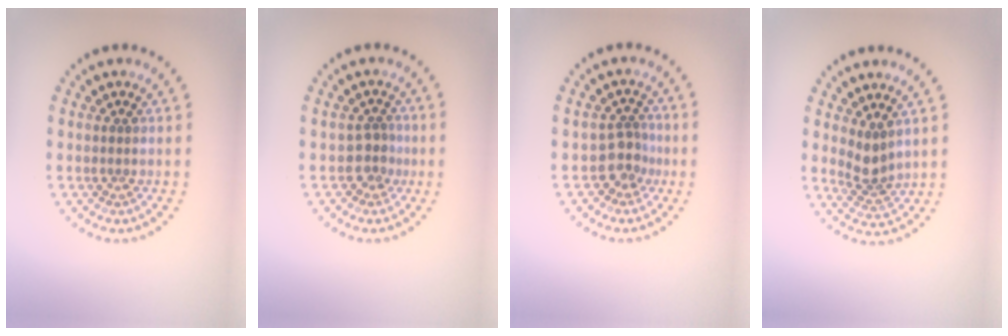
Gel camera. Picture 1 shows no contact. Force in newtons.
{"total": 1.9, "press": 1.4, "slide": 1.2}
{"total": 2.2, "press": 1.7, "slide": 1.4}
{"total": 2.4, "press": 1.8, "slide": 1.6}